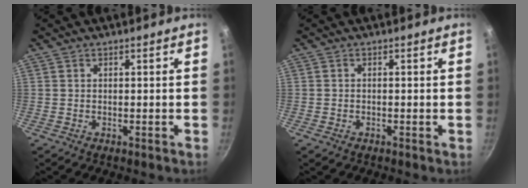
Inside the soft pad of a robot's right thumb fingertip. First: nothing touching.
{"total": 0.8, "force": [-0.4, 0.5, 0.5], "torque": [-0.008, 0.002, -0.009]}